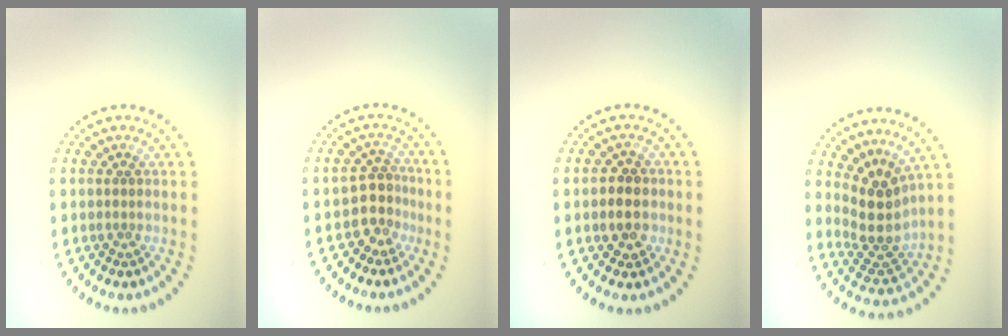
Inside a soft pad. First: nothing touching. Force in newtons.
{"total": 2.7, "press": 1.9, "slide": 1.9}
{"total": 2.3, "press": 2.2, "slide": 0.6}
{"total": 3.8, "press": 2.8, "slide": 2.7}